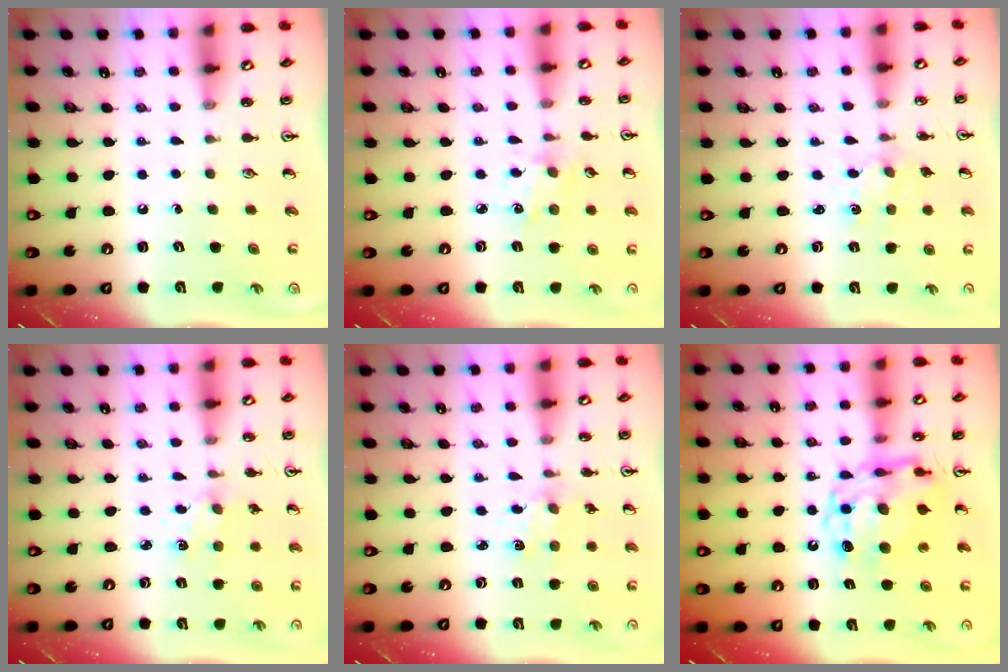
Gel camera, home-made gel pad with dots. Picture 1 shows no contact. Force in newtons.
{"total": 2.3, "press": 2.3, "slide": 0.4}
{"total": 3.0, "press": 3.0, "slide": 0.3}
{"total": 1.9, "press": 1.9, "slide": 0.3}
{"total": 2.1, "press": 2.1, "slide": 0.3}
{"total": 13.3, "press": 13.3, "slide": 1.0}